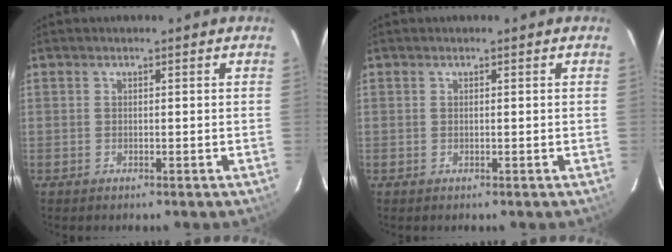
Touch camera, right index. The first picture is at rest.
{"total": 0.0}